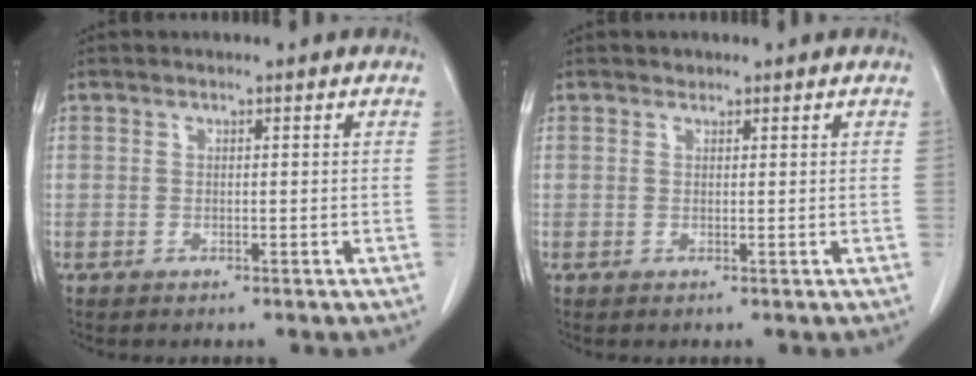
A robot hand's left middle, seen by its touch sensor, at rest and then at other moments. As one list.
[{"total": 0.6, "force": [0.5, 0.3, 0.0], "torque": [-0.005, -0.003, 0.007]}]